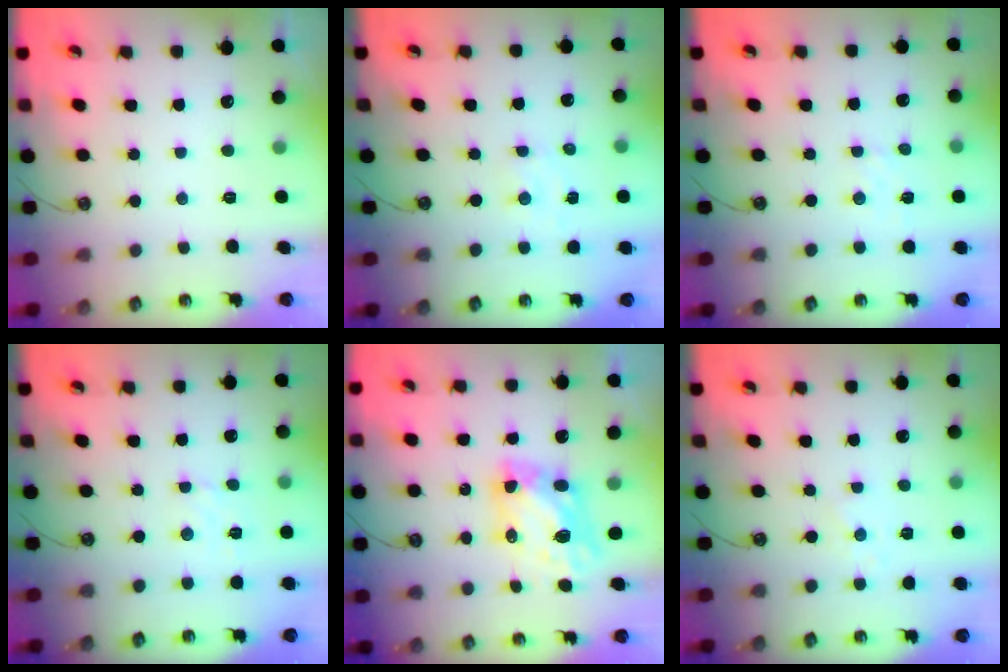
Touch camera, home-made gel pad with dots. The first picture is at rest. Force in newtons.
{"total": 2.3, "press": 2.3, "slide": 0.4}
{"total": 2.6, "press": 2.6, "slide": 0.4}
{"total": 1.5, "press": 1.4, "slide": 0.6}
{"total": 6.7, "press": 6.7, "slide": 0.6}
{"total": 2.8, "press": 2.8, "slide": 0.3}